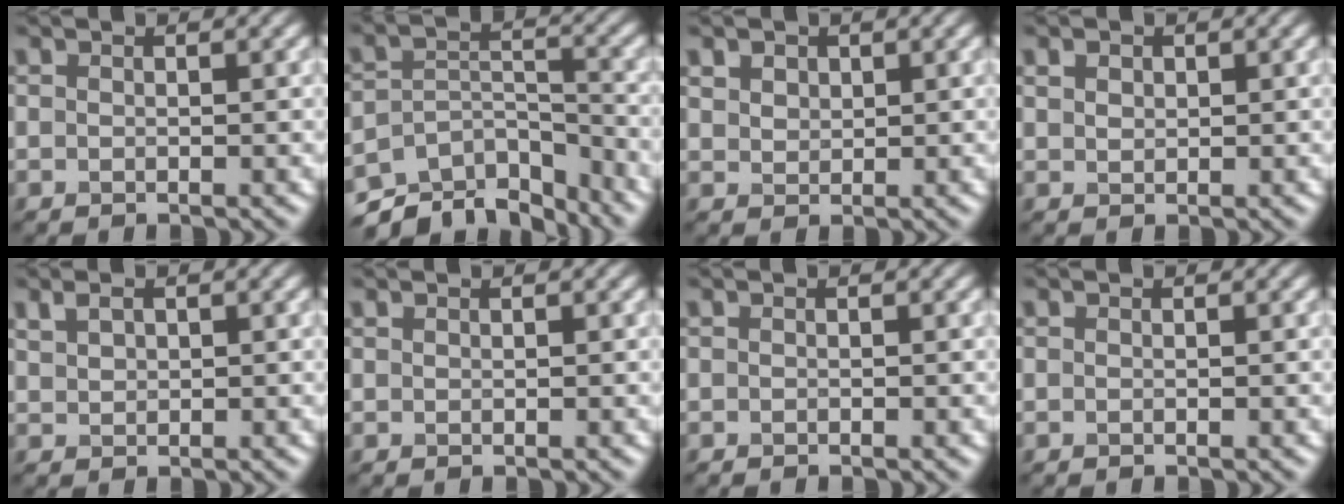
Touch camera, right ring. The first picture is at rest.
{"total": 8.2, "force": [-6.9, 3.2, 2.9], "torque": [-0.050, -0.001, -0.115]}
{"total": 2.4, "force": [1.5, 1.6, 1.0], "torque": [-0.026, 0.007, 0.027]}
{"total": 1.3, "force": [0.7, 0.9, 0.5], "torque": [-0.009, 0.001, 0.015]}
{"total": 1.6, "force": [0.9, 1.0, 0.9], "torque": [-0.017, 0.002, 0.023]}
{"total": 0.0}
{"total": 0.0}
{"total": 0.0}